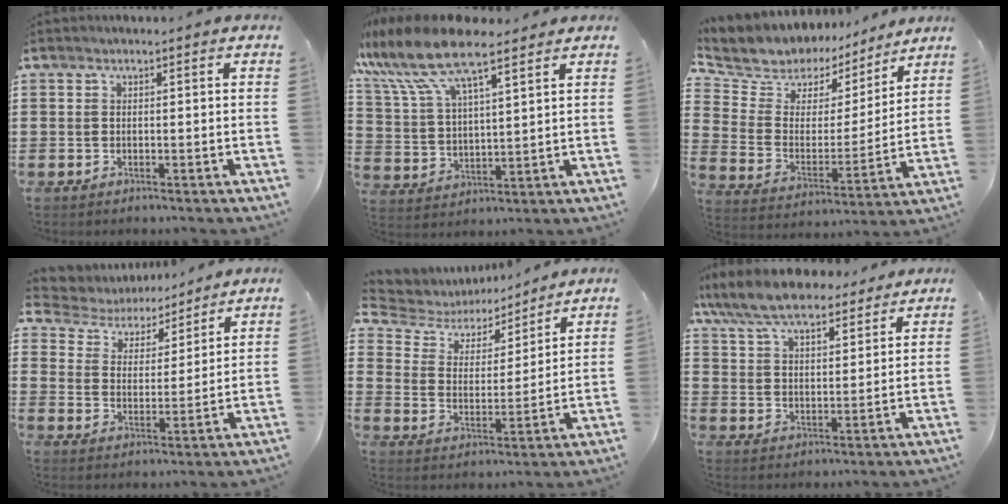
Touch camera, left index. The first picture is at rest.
{"total": 11.0, "force": [8.5, 3.0, 6.3], "torque": [-0.151, -0.018, 0.154]}
{"total": 7.0, "force": [6.0, 3.7, -0.1], "torque": [-0.049, -0.049, 0.106]}
{"total": 4.9, "force": [4.6, 1.5, 0.4], "torque": [-0.039, -0.031, 0.076]}
{"total": 5.5, "force": [5.0, 2.0, 1.1], "torque": [-0.055, -0.029, 0.082]}
{"total": 9.2, "force": [8.1, 2.4, 3.6], "torque": [-0.102, -0.024, 0.149]}